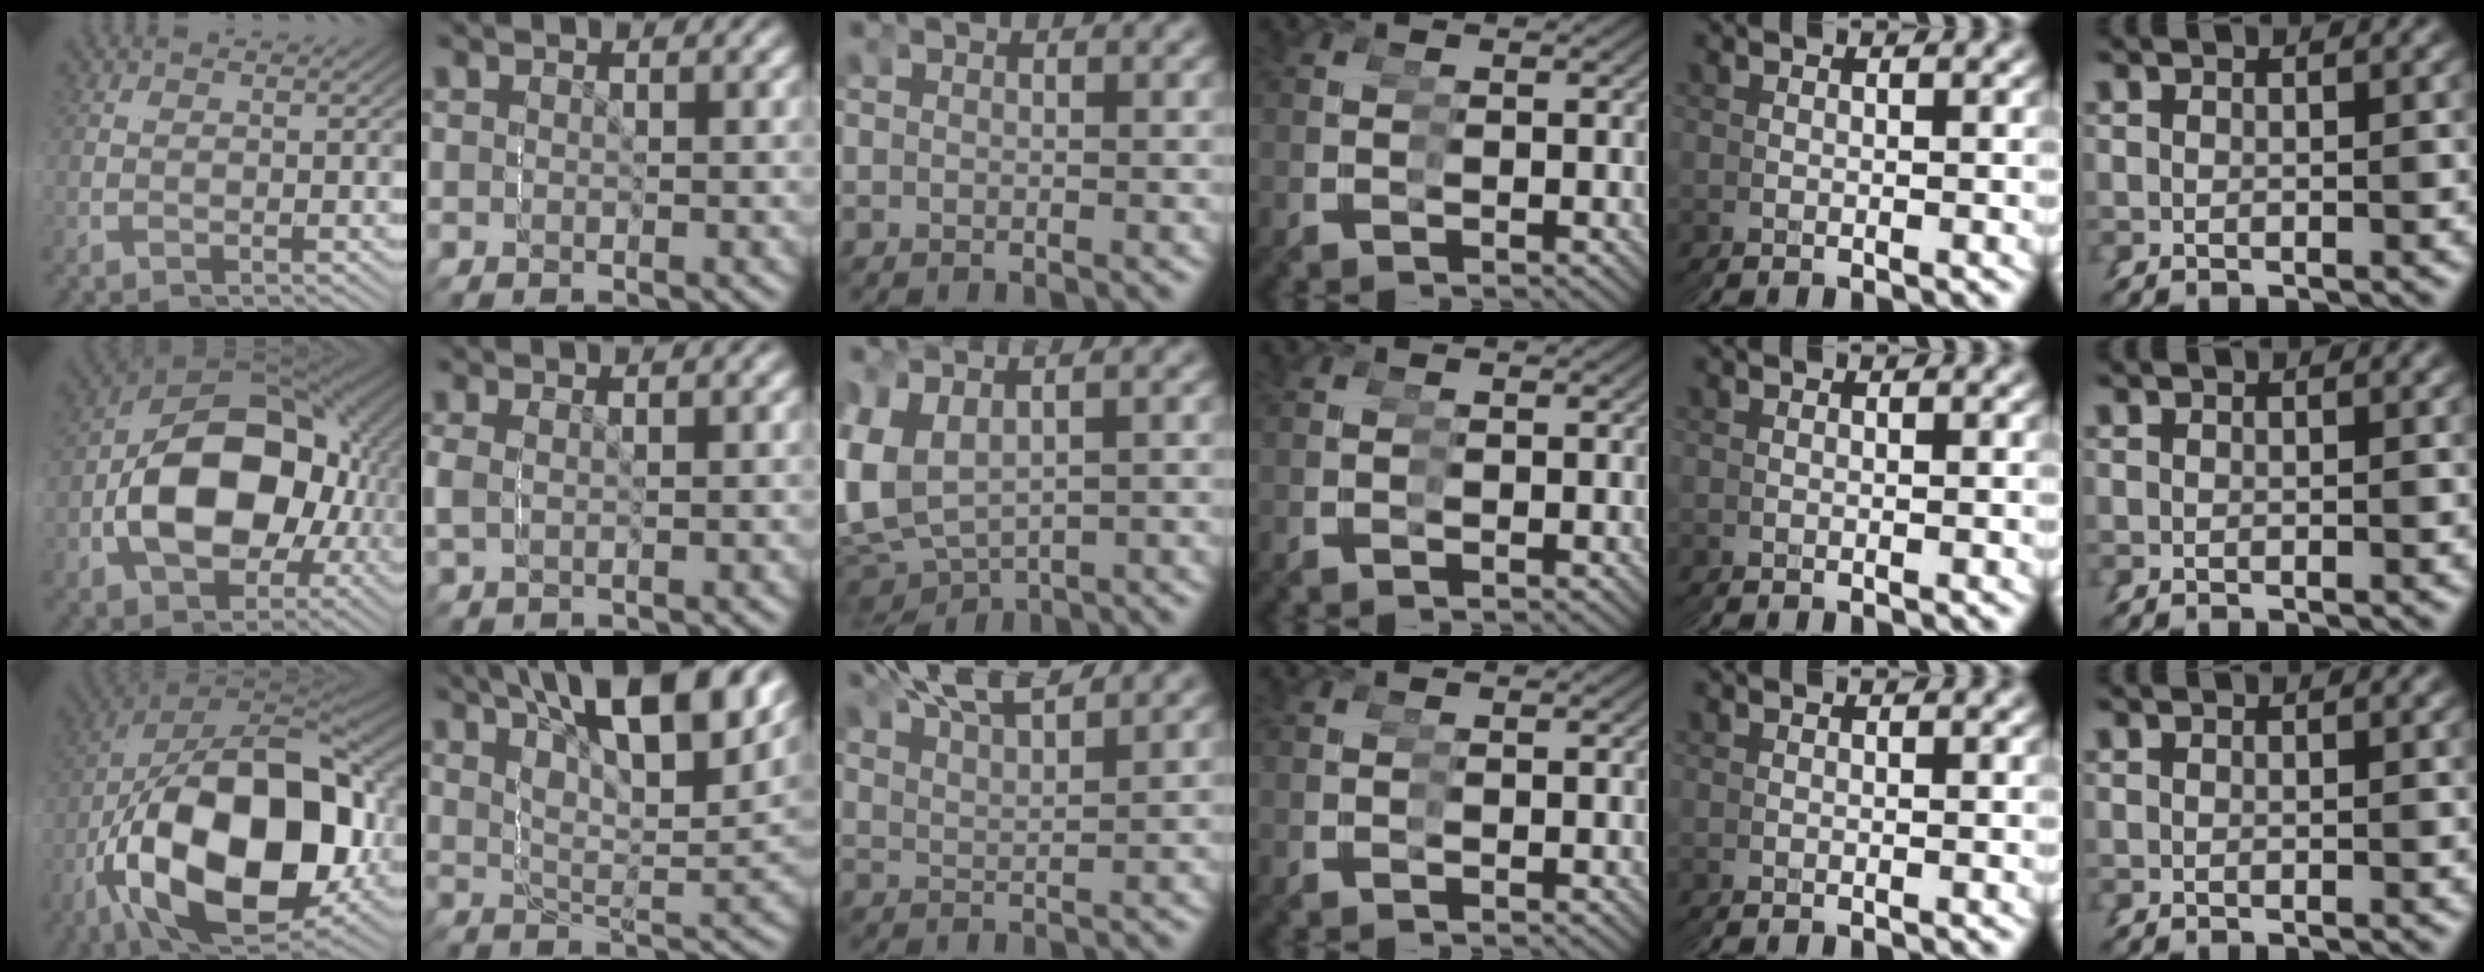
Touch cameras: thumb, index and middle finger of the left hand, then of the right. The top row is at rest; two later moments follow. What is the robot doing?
{"motion": "grasp_and_lifting", "object": "screwdriver"}